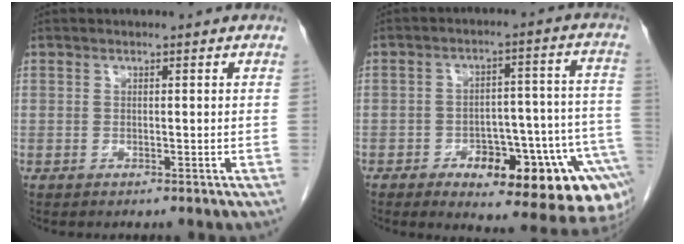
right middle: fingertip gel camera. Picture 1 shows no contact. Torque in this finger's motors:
{"motor_torque": [1.15, -0.99, 0.23, 0.11]}